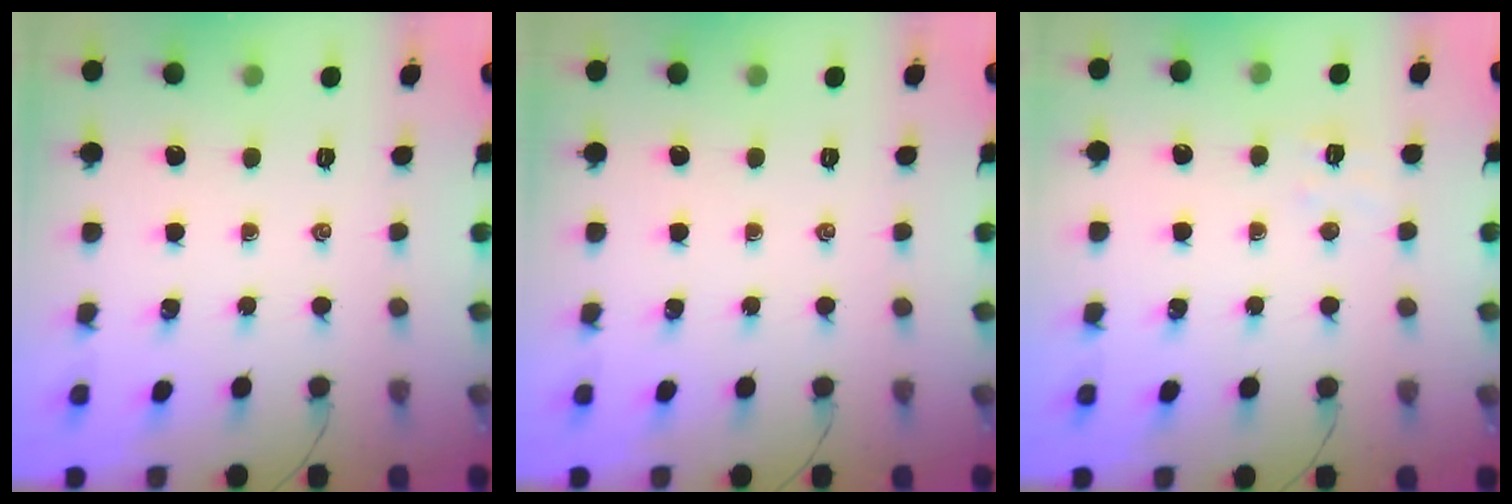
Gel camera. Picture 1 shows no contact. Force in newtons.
{"total": 0.0}
{"total": 5.1, "press": 5.1, "slide": 0.8}